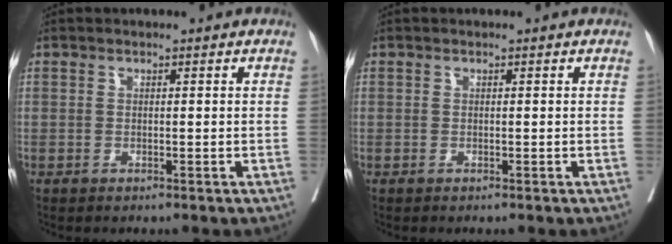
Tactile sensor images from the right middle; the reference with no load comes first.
{"total": 0.0}